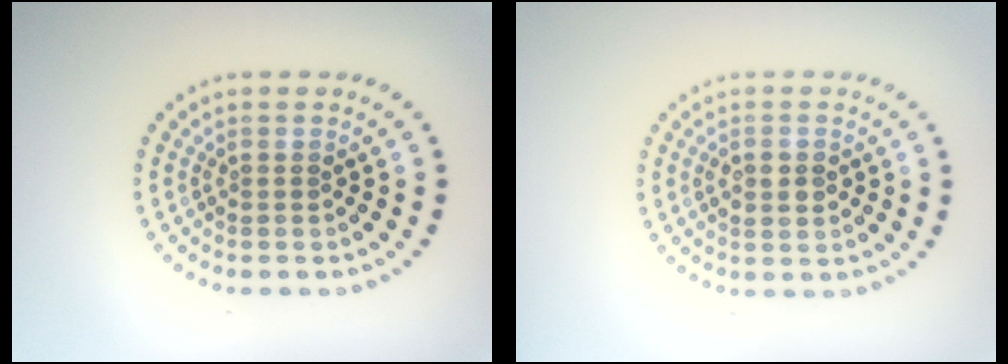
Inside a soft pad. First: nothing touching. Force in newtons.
{"total": 2.0, "press": 2.0, "slide": 0.1}